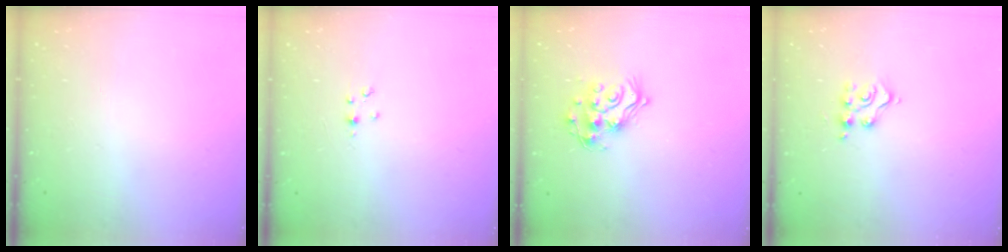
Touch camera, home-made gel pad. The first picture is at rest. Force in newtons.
{"total": 1.8, "press": 1.7, "slide": 0.3}
{"total": 14.6, "press": 14.6, "slide": 1.0}
{"total": 5.5, "press": 5.5, "slide": 0.1}